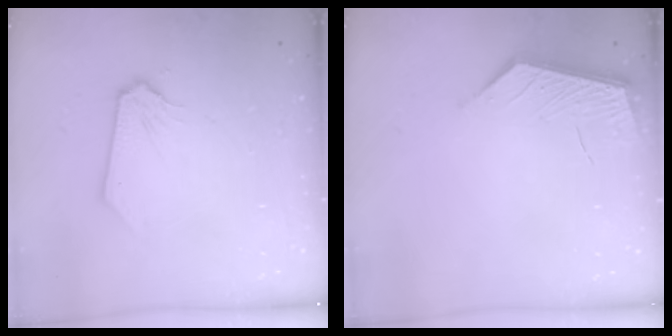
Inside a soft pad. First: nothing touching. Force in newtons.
{"total": 4.3, "press": 4.3, "slide": 0.5}